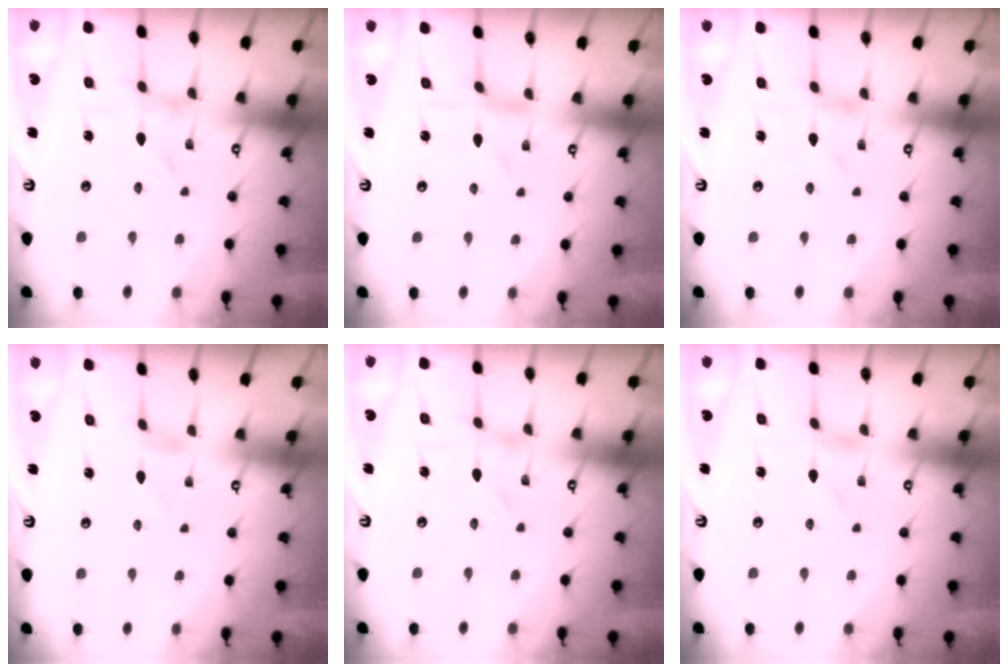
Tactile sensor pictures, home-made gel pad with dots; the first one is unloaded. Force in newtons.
{"total": 0.0}
{"total": 0.0}
{"total": 0.5, "press": 0.5, "slide": 0.1}
{"total": 0.0}
{"total": 0.6, "press": 0.6, "slide": 0.2}